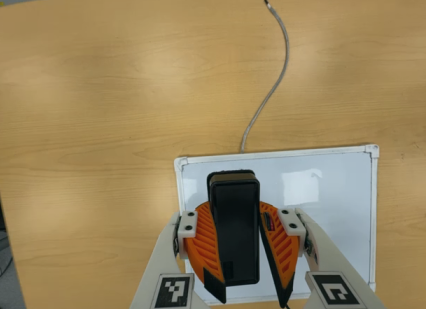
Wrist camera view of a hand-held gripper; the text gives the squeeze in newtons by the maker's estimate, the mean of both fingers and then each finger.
{"total": 12.5, "left": 11.8, "right": 13.3}